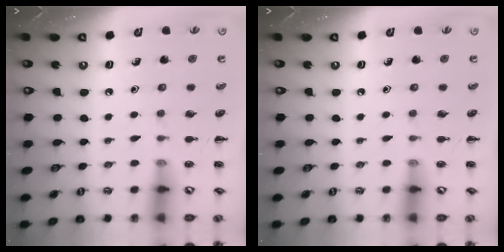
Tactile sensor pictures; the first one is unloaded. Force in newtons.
{"total": 0.0}